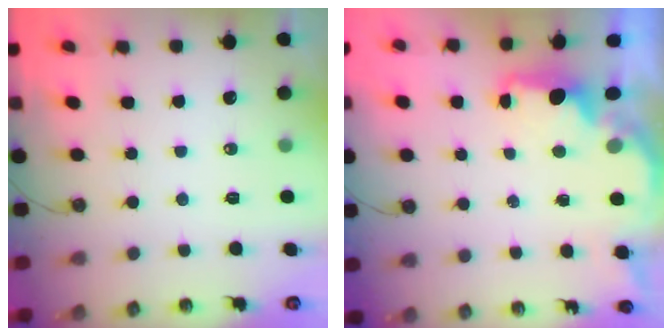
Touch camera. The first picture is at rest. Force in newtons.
{"total": 1.6, "press": 1.5, "slide": 0.6}